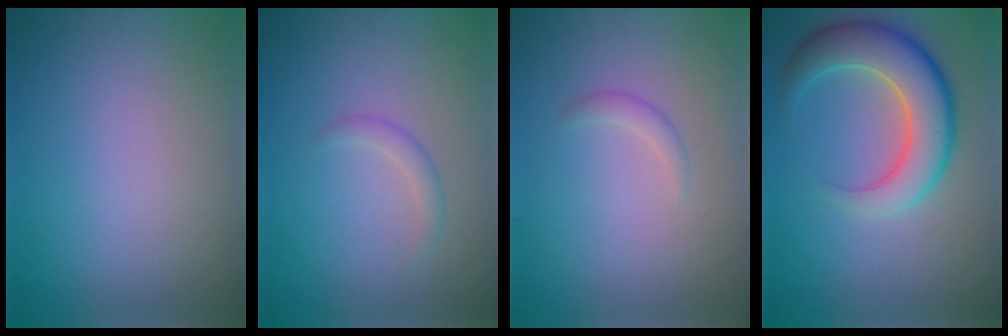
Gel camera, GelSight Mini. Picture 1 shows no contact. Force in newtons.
{"total": 1.2, "press": 1.2, "slide": 0.1}
{"total": 0.9, "press": 0.9, "slide": 0.0}
{"total": 7.3, "press": 7.3, "slide": 0.6}